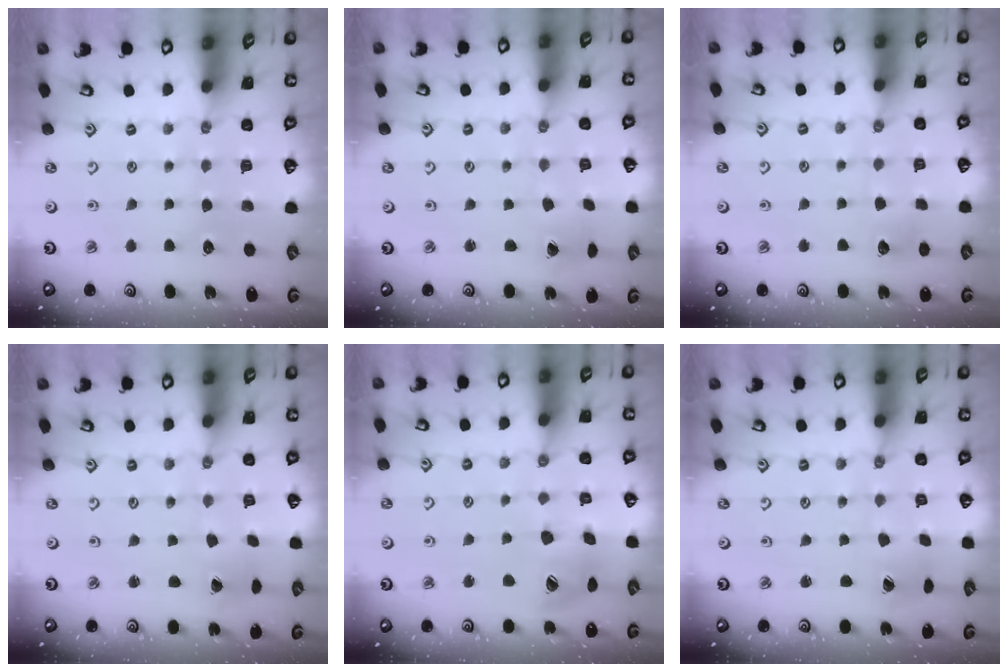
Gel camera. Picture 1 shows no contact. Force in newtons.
{"total": 1.3, "press": 1.2, "slide": 0.2}
{"total": 4.4, "press": 4.4, "slide": 0.4}
{"total": 1.3, "press": 1.2, "slide": 0.2}
{"total": 13.6, "press": 13.5, "slide": 1.6}
{"total": 3.0, "press": 3.0, "slide": 0.2}